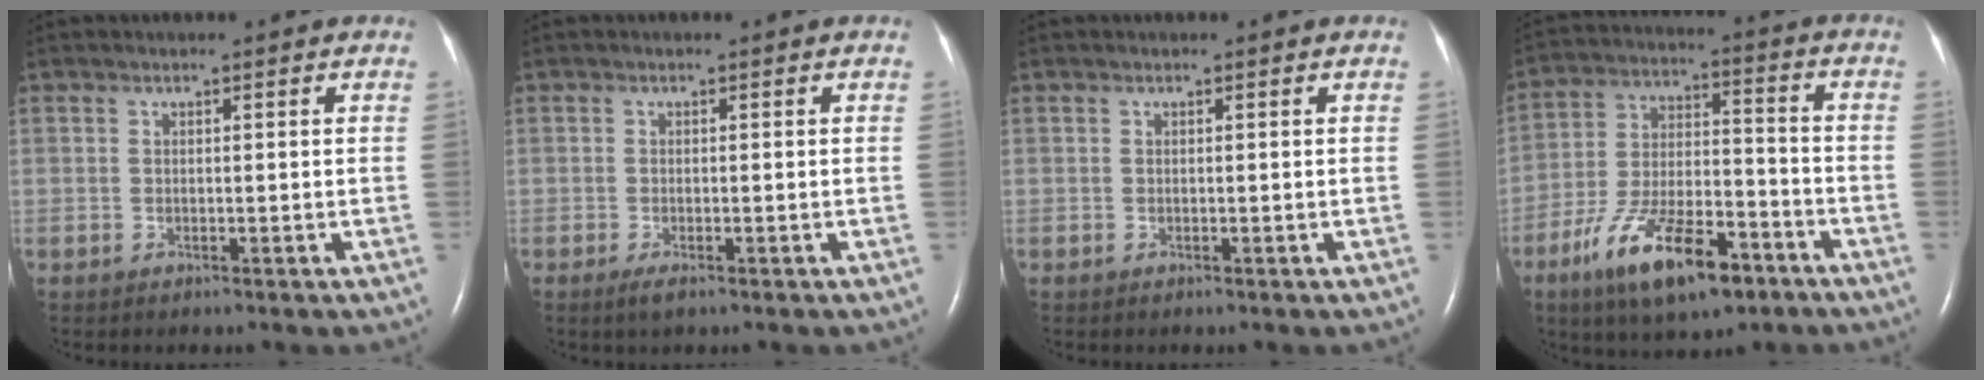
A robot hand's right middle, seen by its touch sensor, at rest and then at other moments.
{"total": 1.3, "force": [-0.8, 0.1, 1.0], "torque": [-0.021, -0.005, -0.016]}
{"total": 0.0}
{"total": 15.1, "force": [-8.9, 5.0, 11.2], "torque": [-0.207, -0.001, -0.152]}